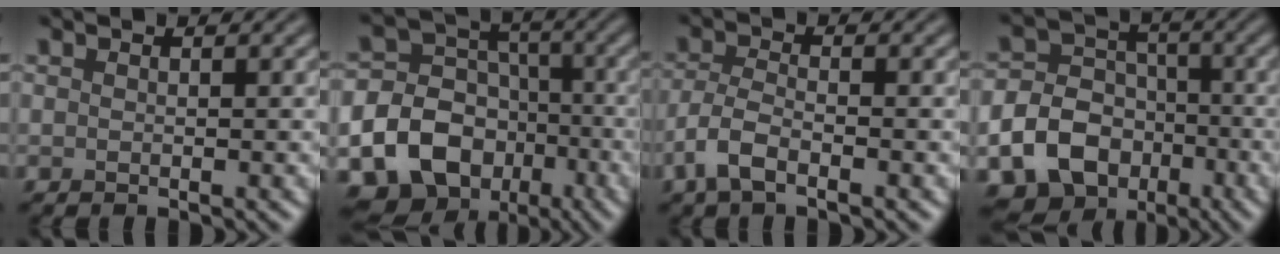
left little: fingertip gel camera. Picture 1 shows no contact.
{"total": 19.4, "force": [-8.4, 16.5, 5.7], "torque": [-0.142, -0.051, -0.148]}
{"total": 3.2, "force": [-1.8, 1.2, 2.3], "torque": [-0.053, 0.001, -0.044]}
{"total": 13.0, "force": [-5.8, 10.8, 4.4], "torque": [-0.088, -0.036, -0.114]}